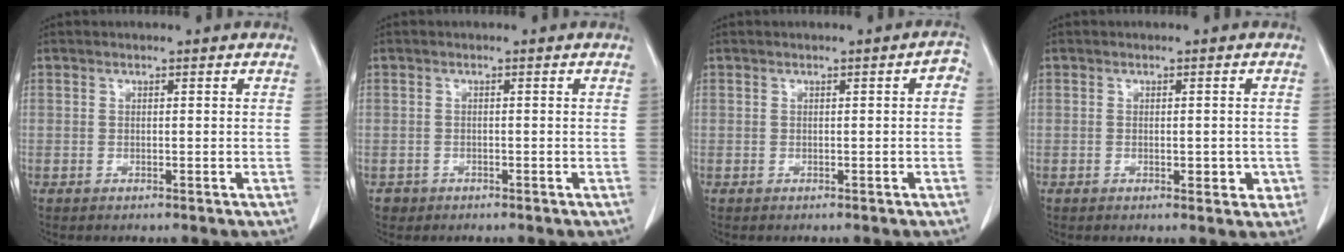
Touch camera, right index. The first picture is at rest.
{"total": 1.2, "force": [-0.6, 1.0, -0.2], "torque": [-0.004, 0.005, -0.007]}
{"total": 1.5, "force": [-0.2, 0.4, 1.4], "torque": [-0.010, 0.004, -0.003]}
{"total": 2.6, "force": [-0.6, 1.4, 2.1], "torque": [-0.019, 0.001, -0.001]}